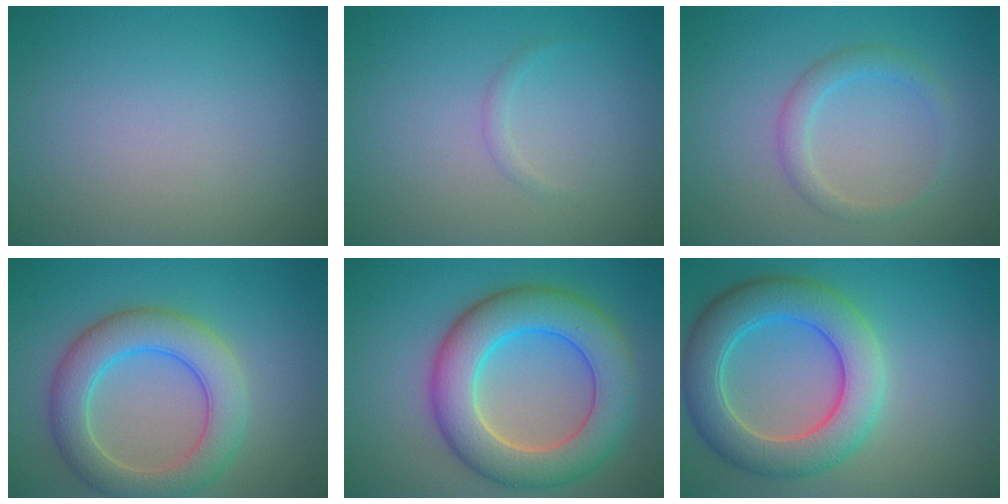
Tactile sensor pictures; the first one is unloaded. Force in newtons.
{"total": 0.7, "press": 0.7, "slide": 0.0}
{"total": 2.0, "press": 2.0, "slide": 0.2}
{"total": 6.3, "press": 6.3, "slide": 0.5}
{"total": 9.0, "press": 9.0, "slide": 0.7}
{"total": 6.7, "press": 6.7, "slide": 0.5}